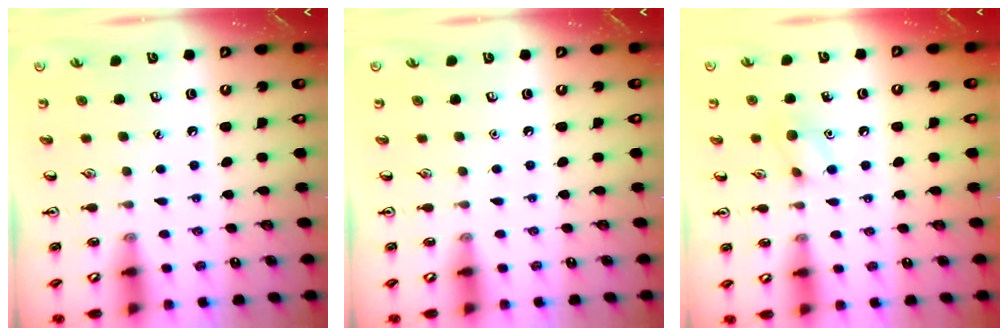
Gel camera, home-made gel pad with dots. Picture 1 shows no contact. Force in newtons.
{"total": 0.0}
{"total": 7.3, "press": 7.1, "slide": 1.4}